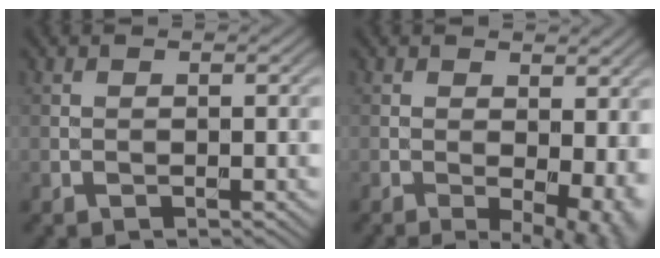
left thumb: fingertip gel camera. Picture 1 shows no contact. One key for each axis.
{"total": 7.7, "fx": -0.7, "fy": 3.6, "fz": 6.8, "tx": -0.083, "ty": -0.009, "tz": 0.002}